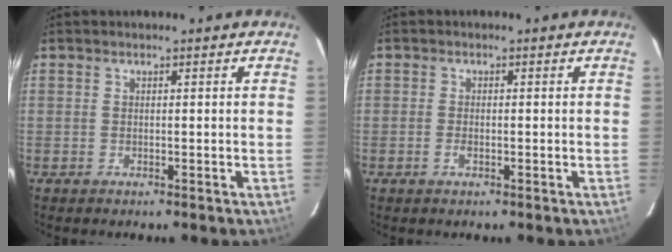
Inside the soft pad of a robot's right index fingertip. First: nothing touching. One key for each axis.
{"total": 1.4, "fx": -0.6, "fy": 0.7, "fz": 1.1, "tx": -0.023, "ty": 0.000, "tz": -0.012}